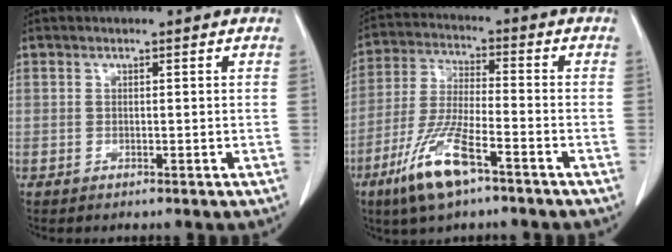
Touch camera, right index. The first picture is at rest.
{"total": 11.3, "force": [-6.5, 2.1, 9.0], "torque": [-0.187, -0.021, -0.121]}